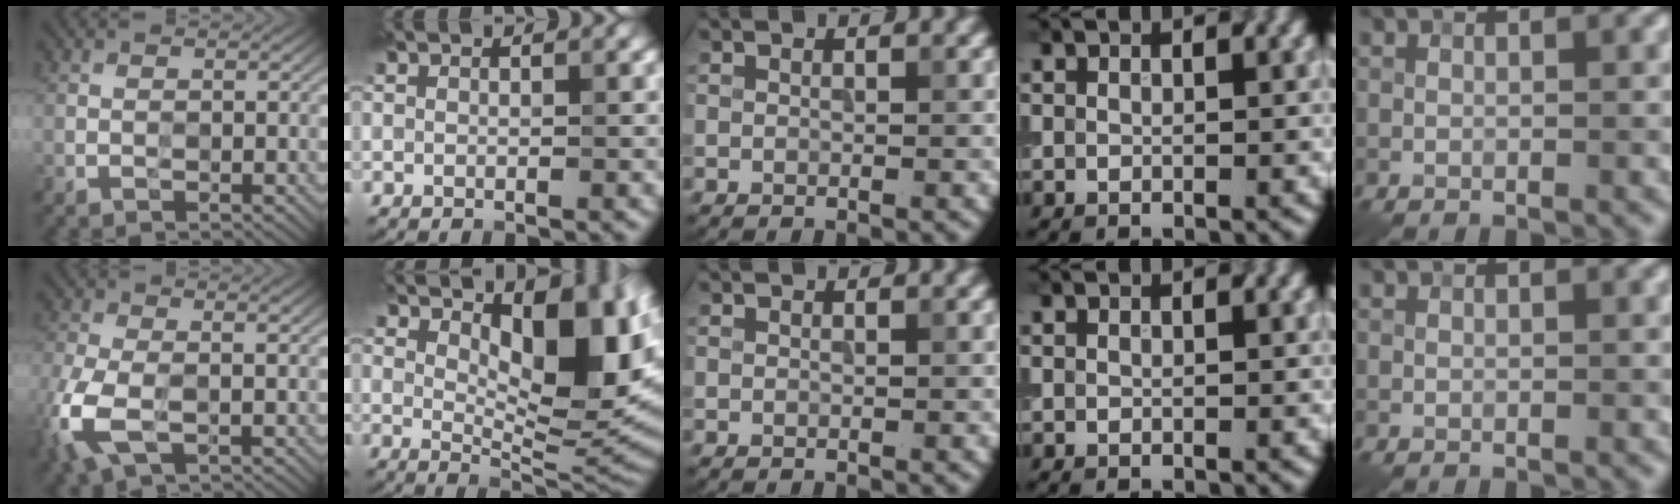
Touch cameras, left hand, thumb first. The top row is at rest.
{"thumb": {"total": 8.7, "force": [-2.7, 4.4, 7.0], "torque": [-0.186, -0.019, -0.058]}, "index": {"total": 11.1, "force": [3.8, 4.6, 9.4], "torque": [-0.127, -0.004, 0.065]}}